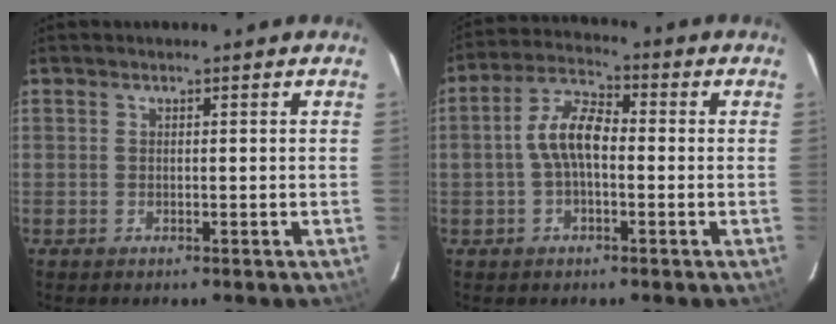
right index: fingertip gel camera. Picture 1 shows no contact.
{"total": 7.5, "force": [-0.8, 3.6, 6.6], "torque": [-0.136, 0.021, -0.018]}